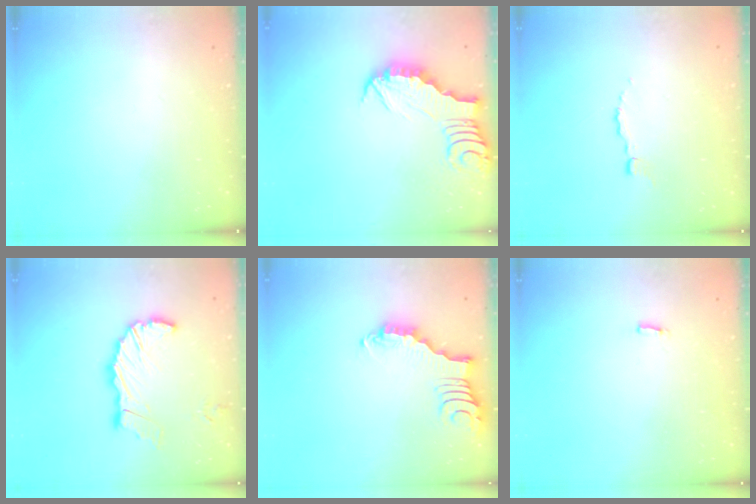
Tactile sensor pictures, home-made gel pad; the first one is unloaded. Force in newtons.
{"total": 2.7, "press": 2.7, "slide": 0.2}
{"total": 2.9, "press": 2.9, "slide": 0.2}
{"total": 14.4, "press": 14.3, "slide": 1.9}
{"total": 2.4, "press": 2.4, "slide": 0.3}
{"total": 4.0, "press": 4.0, "slide": 0.3}